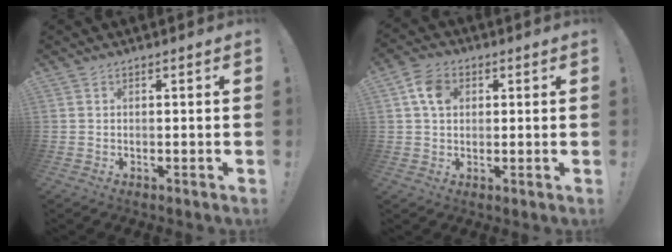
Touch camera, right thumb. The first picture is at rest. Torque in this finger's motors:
{"motor_torque": [1.38, 1.16, 0.44, -1.11, 0.00]}